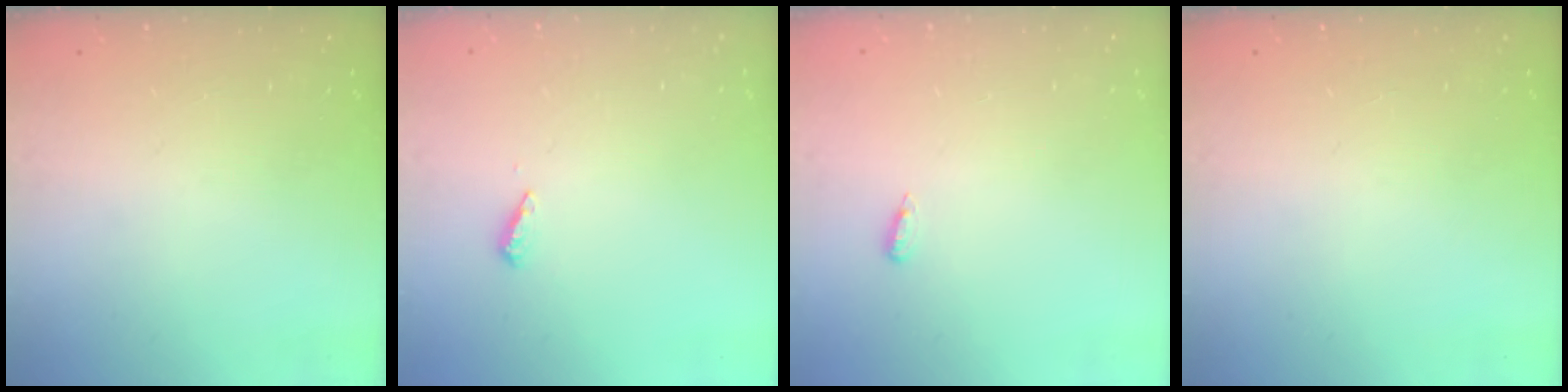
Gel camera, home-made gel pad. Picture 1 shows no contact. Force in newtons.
{"total": 4.3, "press": 4.2, "slide": 0.6}
{"total": 4.4, "press": 3.4, "slide": 2.9}
{"total": 0.0}